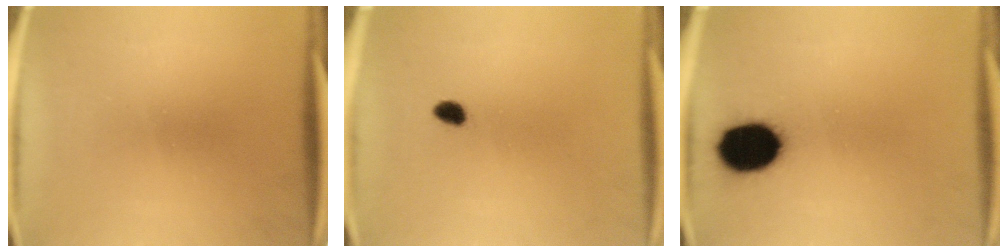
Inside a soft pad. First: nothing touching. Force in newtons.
{"total": 2.0}
{"total": 13.4}